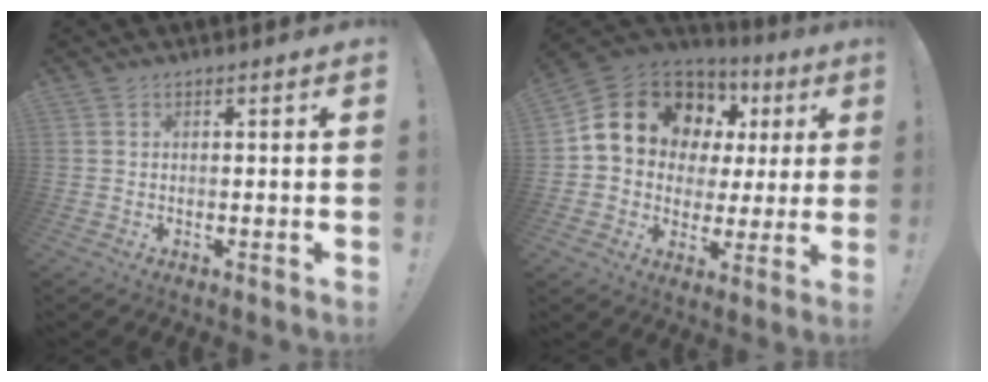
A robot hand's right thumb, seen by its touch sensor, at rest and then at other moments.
{"total": 15.0, "force": [7.5, 10.9, 7.0], "torque": [-0.110, -0.047, 0.155]}